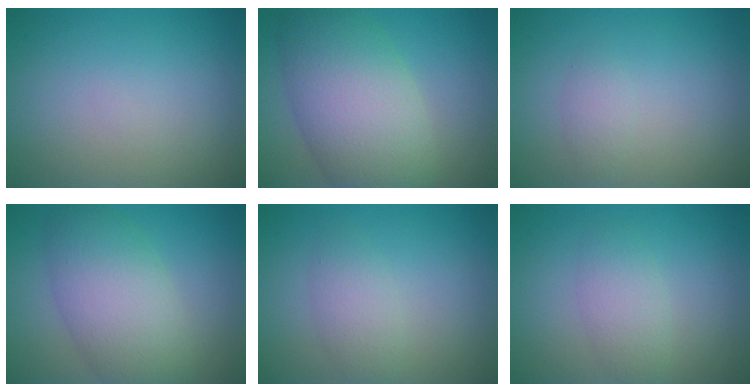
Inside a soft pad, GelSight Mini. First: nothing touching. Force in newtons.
{"total": 9.6, "press": 9.6, "slide": 0.5}
{"total": 1.1, "press": 1.1, "slide": 0.1}
{"total": 7.0, "press": 7.0, "slide": 0.1}
{"total": 2.2, "press": 2.2, "slide": 0.0}
{"total": 2.4, "press": 2.4, "slide": 0.2}